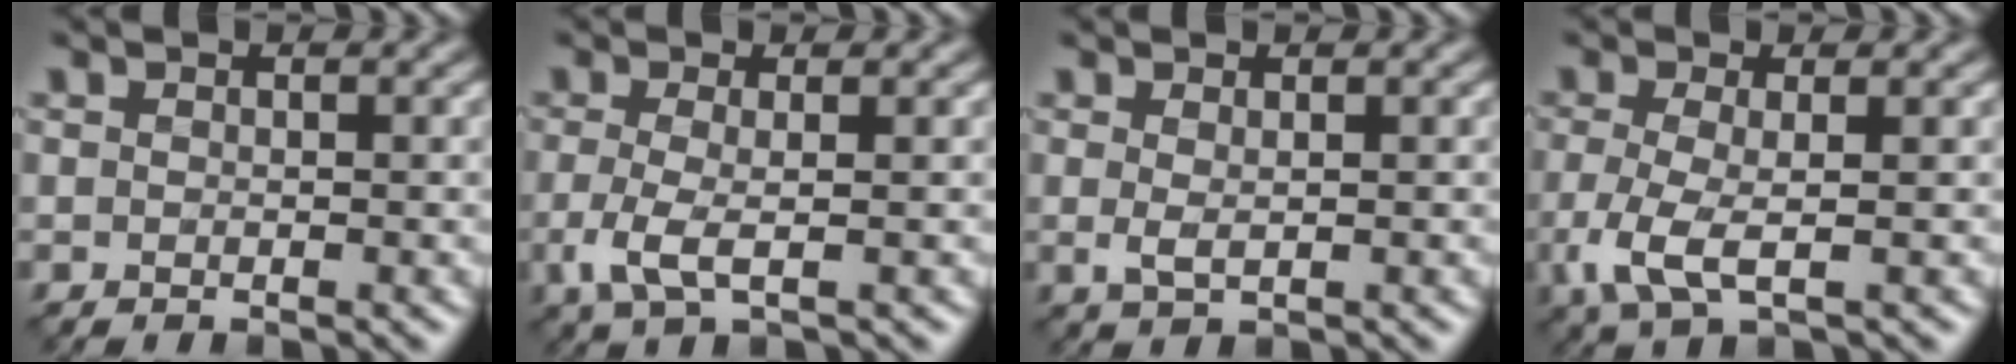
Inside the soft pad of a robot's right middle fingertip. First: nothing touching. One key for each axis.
{"total": 2.9, "fx": -0.7, "fy": 0.9, "fz": 2.7, "tx": -0.068, "ty": -0.002, "tz": -0.019}
{"total": 1.3, "fx": 0.3, "fy": 0.5, "fz": 1.1, "tx": -0.026, "ty": 0.003, "tz": 0.004}
{"total": 3.7, "fx": -0.9, "fy": 1.3, "fz": 3.3, "tx": -0.087, "ty": -0.003, "tz": -0.022}